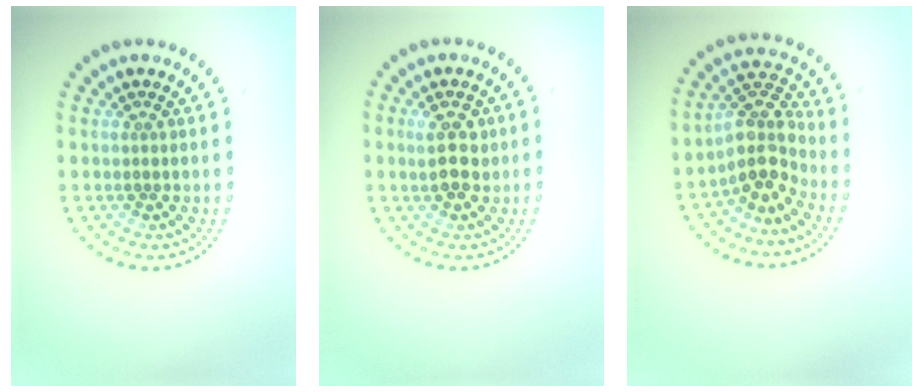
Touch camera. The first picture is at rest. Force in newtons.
{"total": 2.9, "press": 2.8, "slide": 0.3}
{"total": 4.1, "press": 3.2, "slide": 2.5}